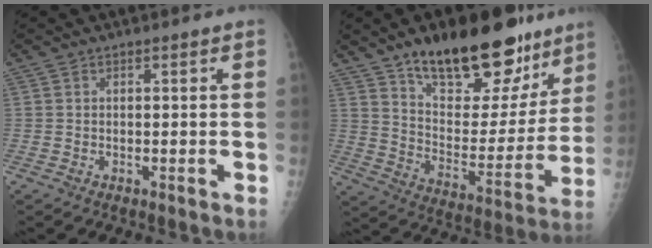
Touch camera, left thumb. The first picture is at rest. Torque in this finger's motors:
{"motor_torque": [0.56, 0.77, 1.45, -1.32, 0.13]}